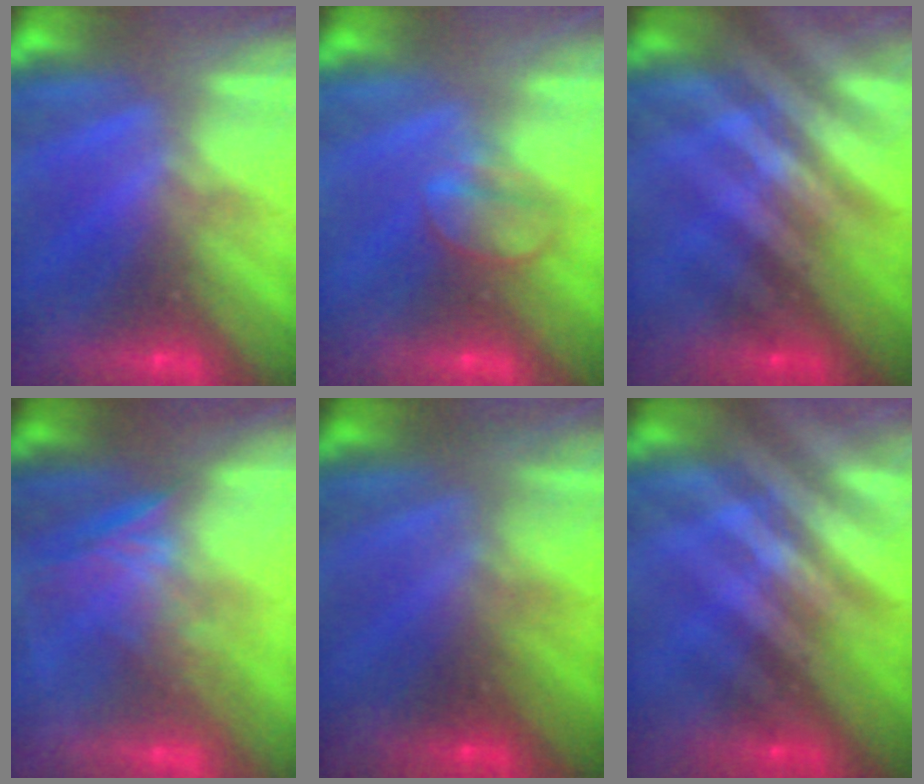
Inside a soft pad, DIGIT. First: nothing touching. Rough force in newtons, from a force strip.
{"total": 2.3}
{"total": 2.4}
{"total": 1.1}
{"total": 1.7}
{"total": 2.4}